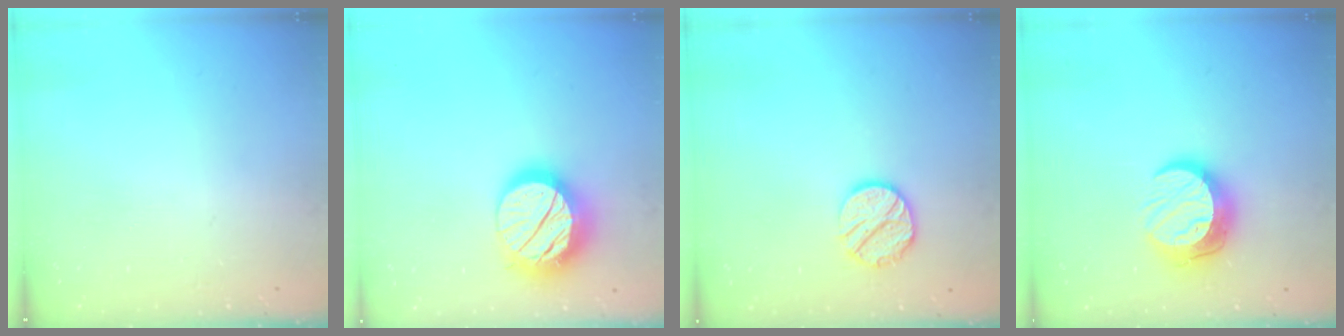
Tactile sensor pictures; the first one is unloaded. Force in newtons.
{"total": 19.0, "press": 18.9, "slide": 1.5}
{"total": 10.1, "press": 10.1, "slide": 0.5}
{"total": 12.4, "press": 12.3, "slide": 1.0}